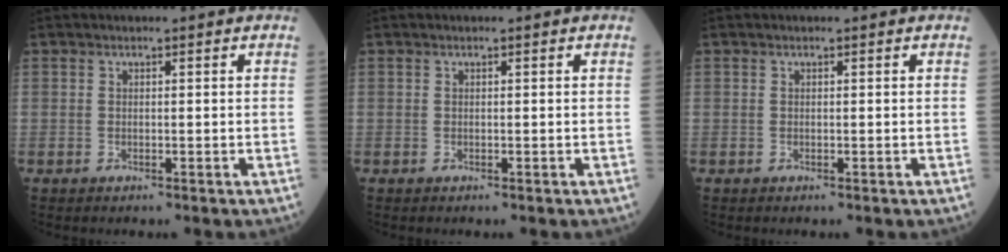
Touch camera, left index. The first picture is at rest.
{"total": 0.0}
{"total": 0.0}